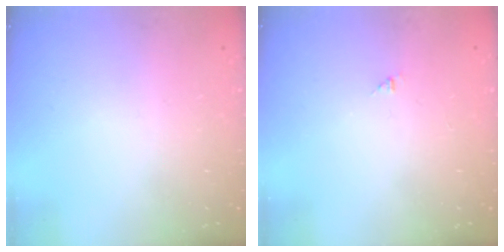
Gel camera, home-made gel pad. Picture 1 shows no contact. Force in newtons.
{"total": 1.0, "press": 1.0, "slide": 0.2}